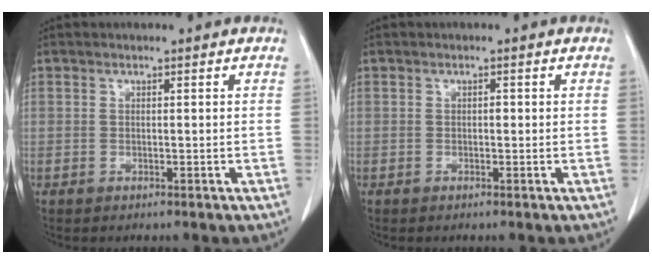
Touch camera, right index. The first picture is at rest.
{"total": 0.5, "force": [0.0, 0.3, 0.4], "torque": [-0.005, 0.002, -0.002]}